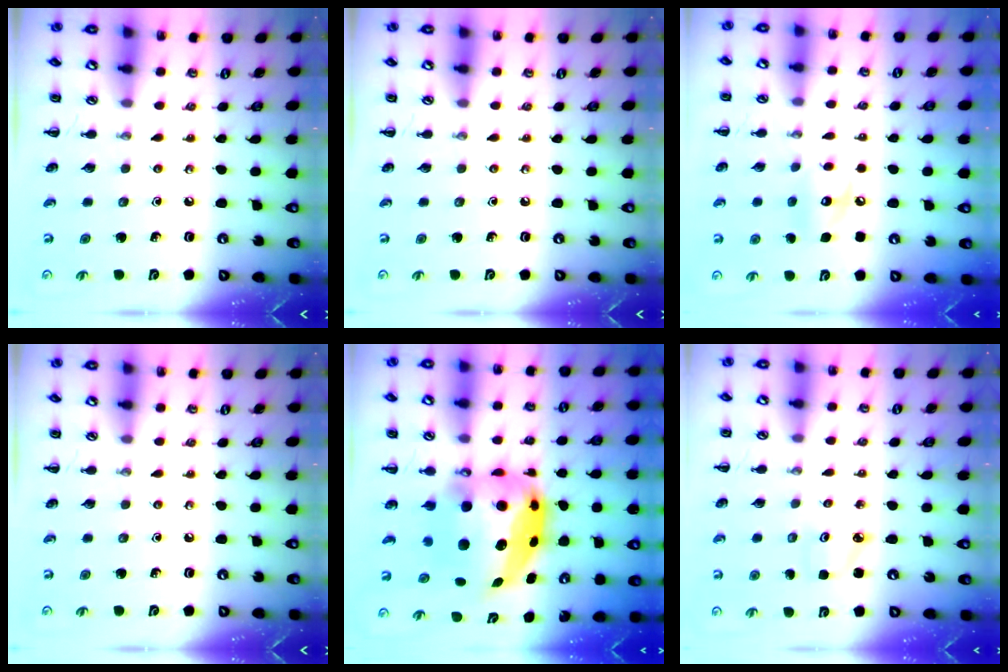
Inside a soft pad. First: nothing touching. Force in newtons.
{"total": 0.0}
{"total": 7.9, "press": 7.9, "slide": 0.5}
{"total": 0.0}
{"total": 12.1, "press": 11.8, "slide": 3.0}
{"total": 2.5, "press": 2.4, "slide": 0.6}